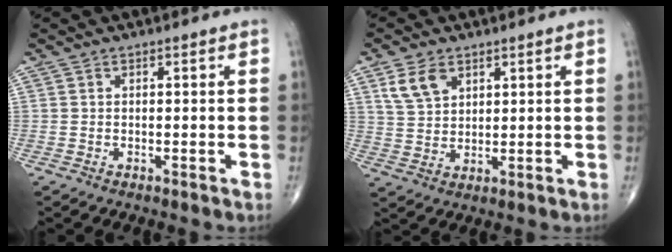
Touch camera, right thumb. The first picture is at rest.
{"total": 6.3, "force": [3.3, 4.0, 3.6], "torque": [-0.057, -0.009, 0.070]}